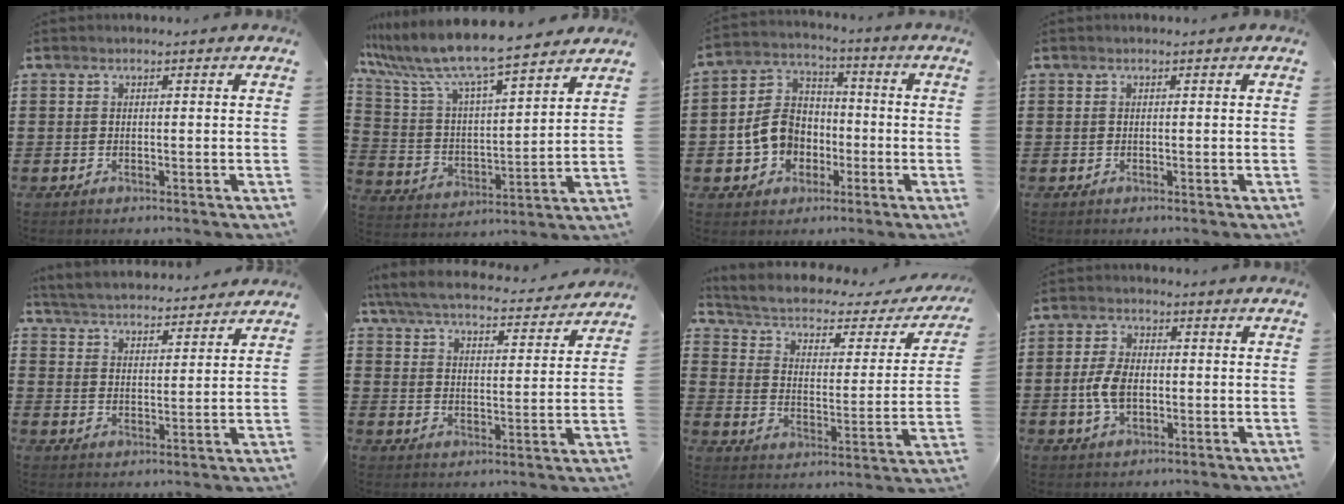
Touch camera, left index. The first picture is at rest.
{"total": 8.6, "force": [7.6, 0.2, 4.1], "torque": [-0.112, -0.053, 0.125]}
{"total": 8.3, "force": [-2.0, 7.0, 4.0], "torque": [-0.112, 0.019, -0.038]}
{"total": 0.0}
{"total": 4.3, "force": [4.3, 0.0, 0.2], "torque": [-0.025, -0.030, 0.073]}
{"total": 6.1, "force": [5.8, 0.3, 2.0], "torque": [-0.065, -0.036, 0.098]}
{"total": 3.4, "force": [1.5, 1.7, 2.5], "torque": [-0.059, -0.017, 0.016]}
{"total": 5.6, "force": [-0.6, 3.1, 4.6], "torque": [-0.113, -0.004, -0.017]}